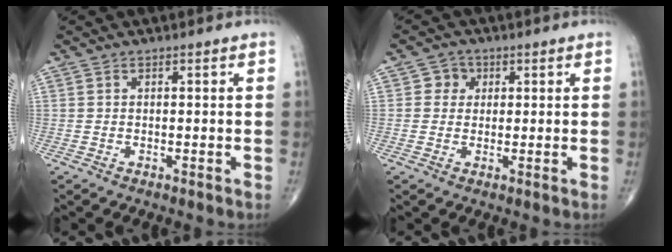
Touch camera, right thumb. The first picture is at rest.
{"total": 3.1, "force": [0.8, 2.9, 0.8], "torque": [0.009, 0.003, 0.004]}